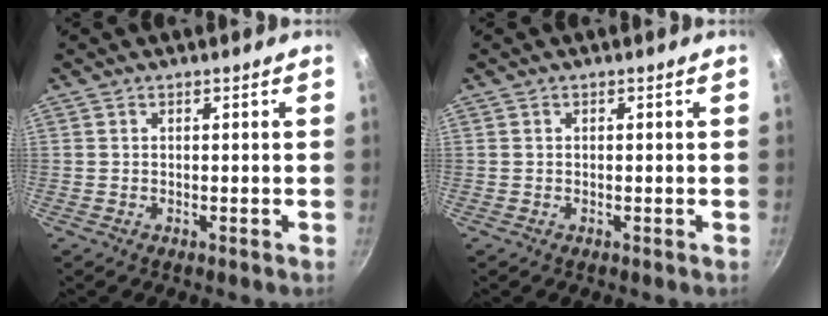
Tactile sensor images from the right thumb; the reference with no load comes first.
{"total": 0.0}